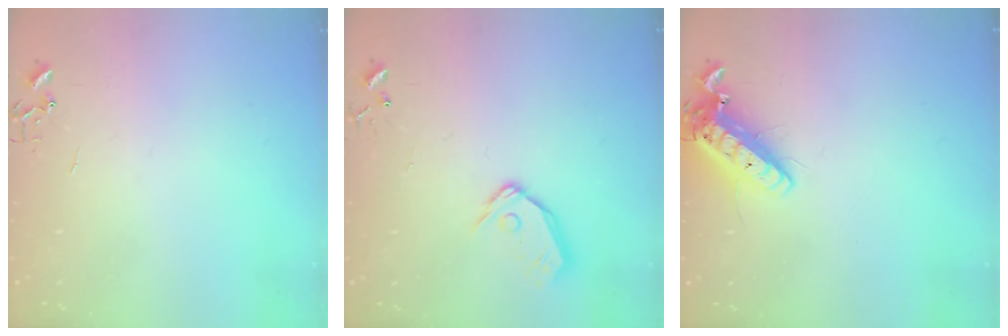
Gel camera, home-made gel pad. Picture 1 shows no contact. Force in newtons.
{"total": 10.3, "press": 10.2, "slide": 1.4}
{"total": 14.4, "press": 14.1, "slide": 2.7}